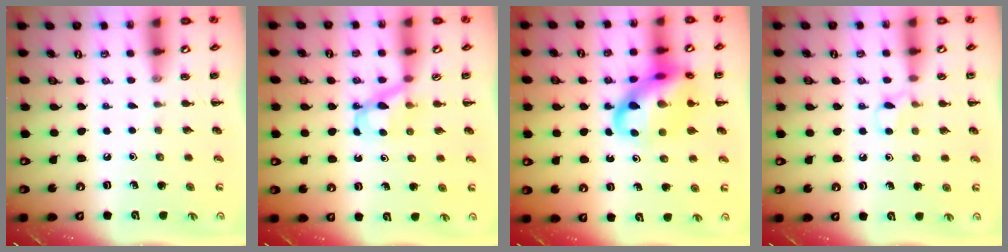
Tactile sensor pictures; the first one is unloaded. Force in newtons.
{"total": 4.1, "press": 3.9, "slide": 1.2}
{"total": 17.2, "press": 17.0, "slide": 2.6}
{"total": 4.4, "press": 4.1, "slide": 1.5}